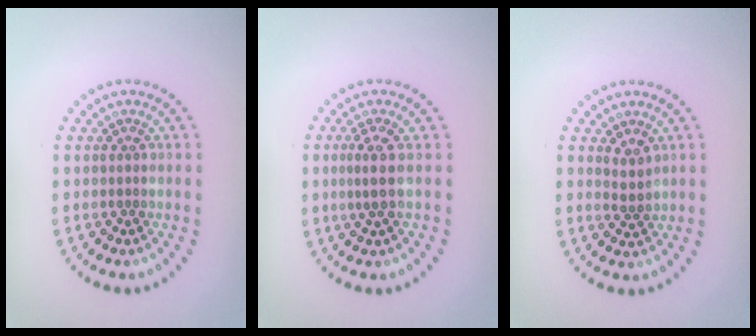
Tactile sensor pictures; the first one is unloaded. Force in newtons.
{"total": 2.1, "press": 1.6, "slide": 1.3}
{"total": 1.4, "press": 1.0, "slide": 0.9}